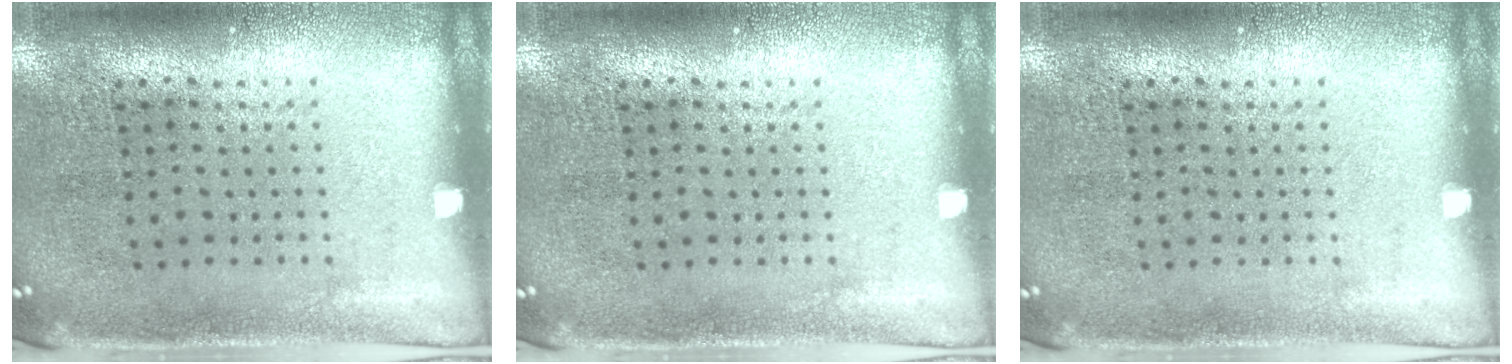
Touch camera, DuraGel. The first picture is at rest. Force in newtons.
{"total": 0.0}
{"total": 0.0}